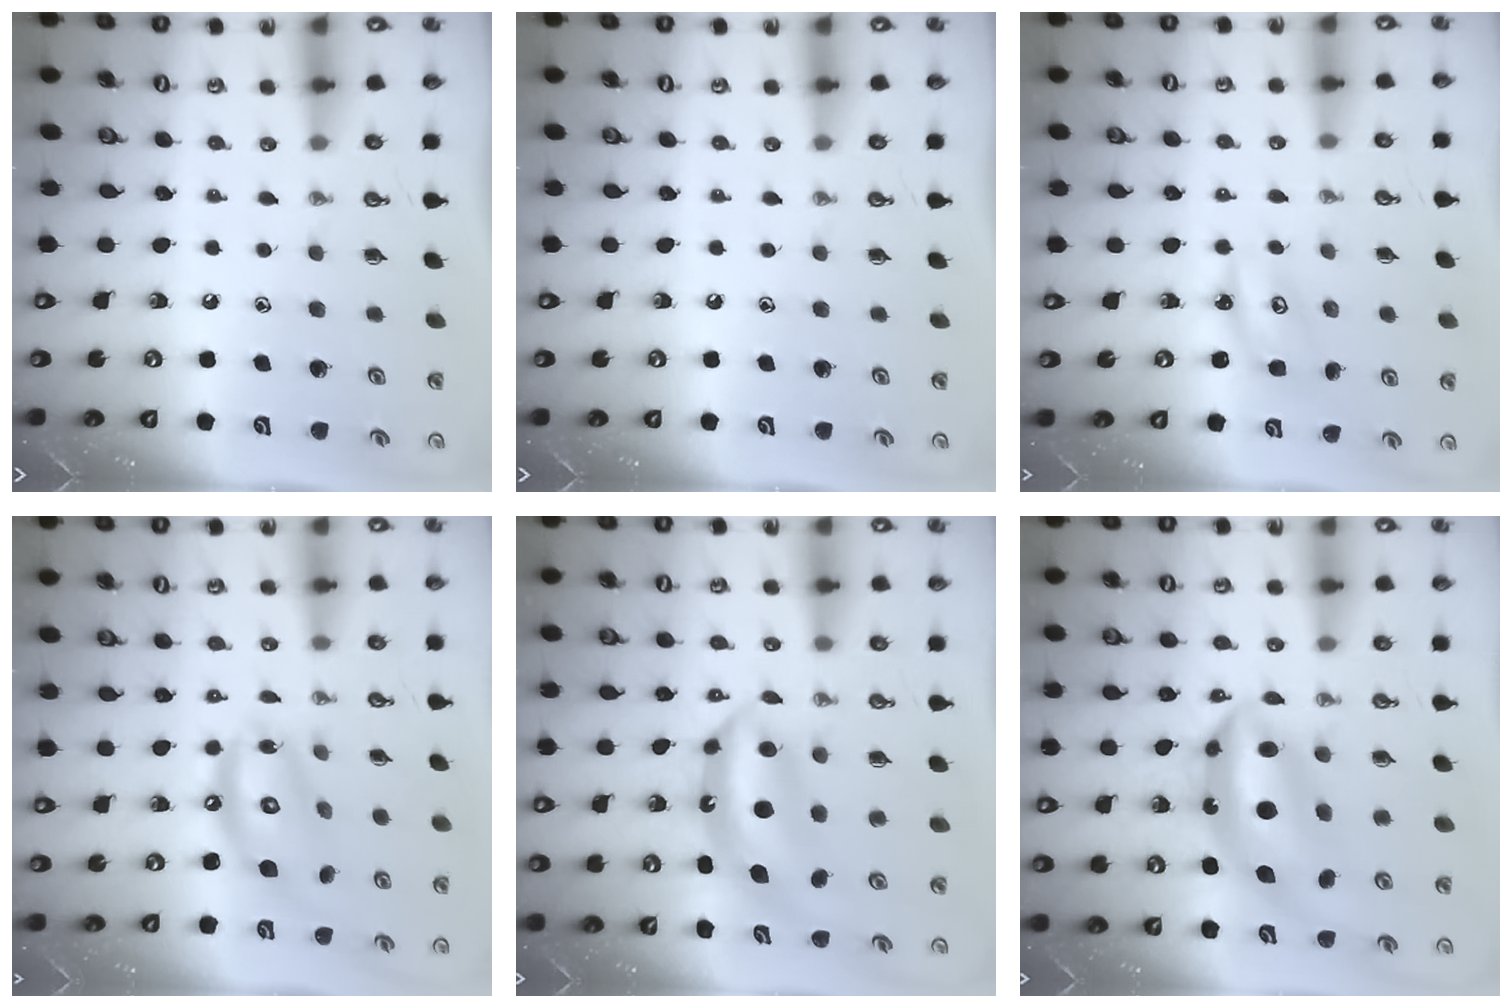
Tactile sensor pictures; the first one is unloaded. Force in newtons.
{"total": 0.0}
{"total": 3.3, "press": 3.3, "slide": 0.3}
{"total": 13.2, "press": 13.2, "slide": 1.2}
{"total": 7.8, "press": 7.7, "slide": 0.6}
{"total": 14.1, "press": 14.0, "slide": 1.6}